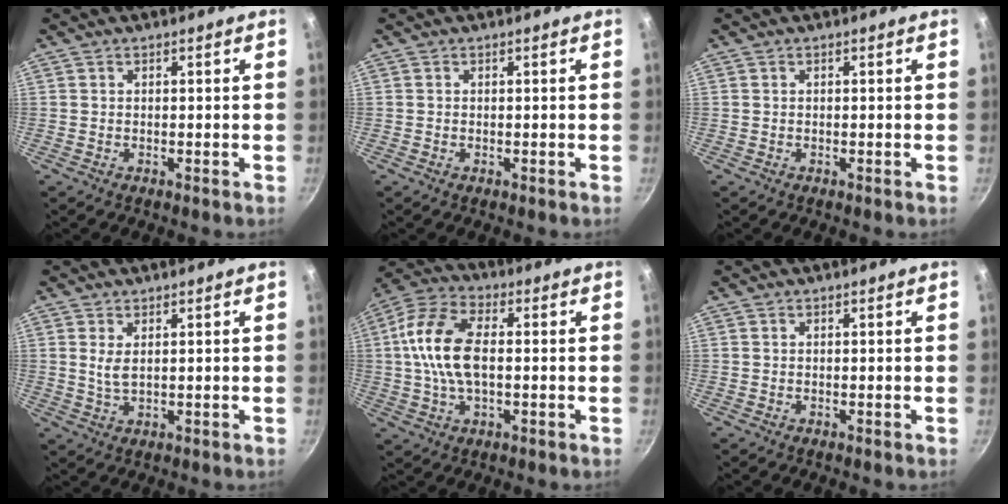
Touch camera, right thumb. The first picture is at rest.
{"total": 0.0}
{"total": 0.0}
{"total": 2.9, "force": [0.9, 1.3, 2.5], "torque": [-0.046, -0.008, 0.020]}
{"total": 13.5, "force": [0.4, 7.4, 11.2], "torque": [-0.213, 0.028, -0.007]}
{"total": 0.0}